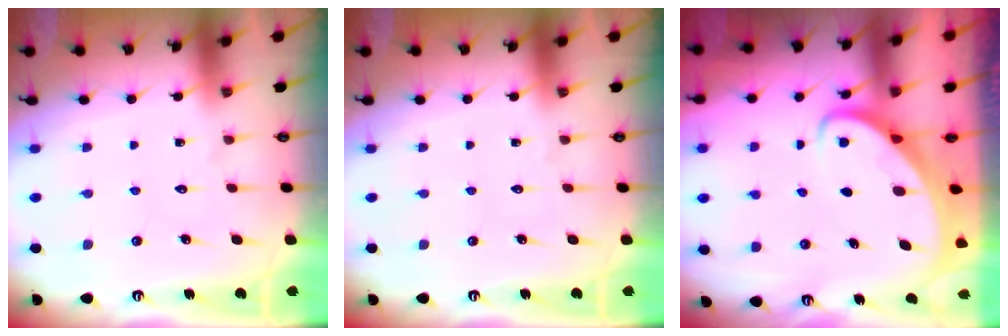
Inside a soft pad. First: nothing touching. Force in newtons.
{"total": 0.0}
{"total": 2.8, "press": 2.8, "slide": 0.4}